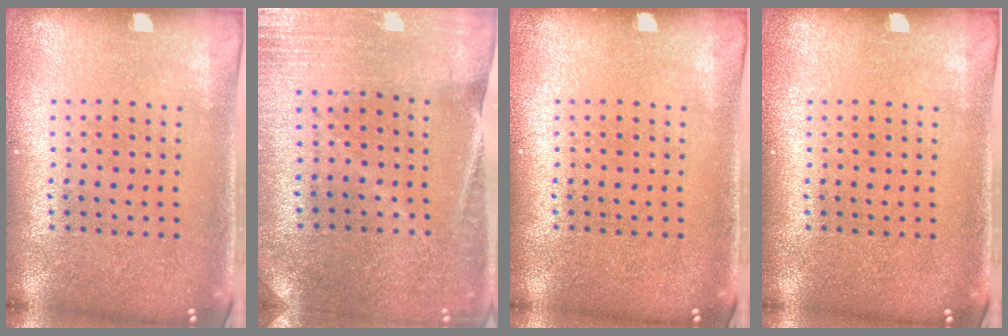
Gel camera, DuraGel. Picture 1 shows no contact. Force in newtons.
{"total": 0.5, "press": 0.5, "slide": 0.0}
{"total": 0.0}
{"total": 0.0}